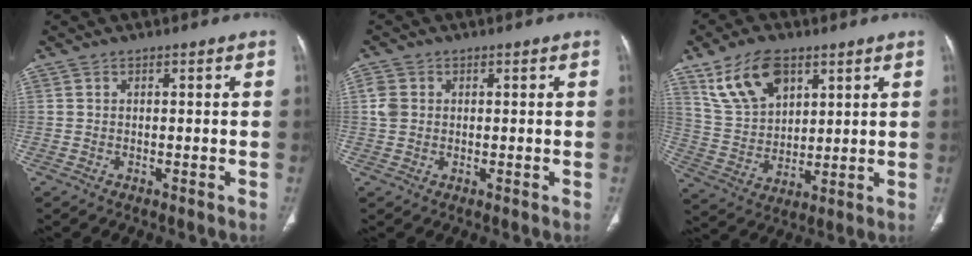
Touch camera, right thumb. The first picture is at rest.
{"total": 2.9, "force": [0.4, 2.5, 1.4], "torque": [-0.028, 0.004, 0.007]}
{"total": 12.9, "force": [7.1, 7.6, 7.6], "torque": [-0.121, -0.023, 0.147]}